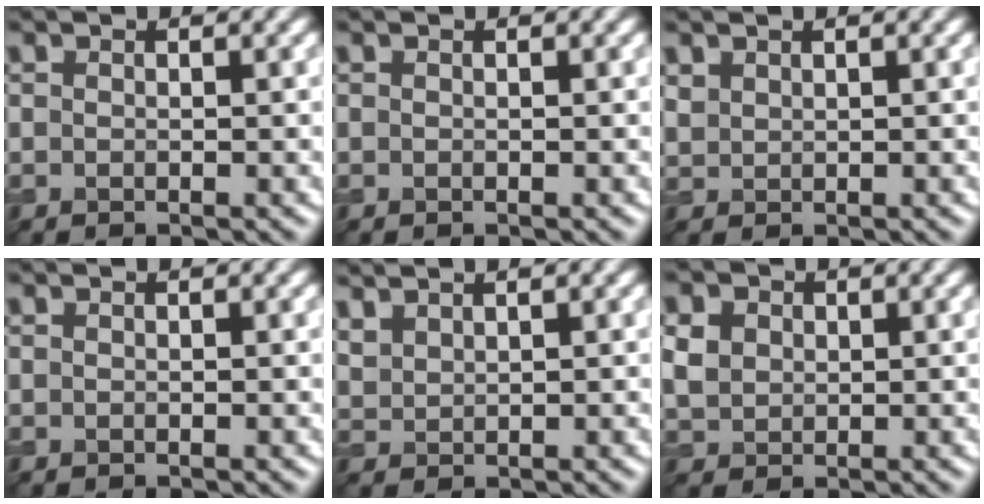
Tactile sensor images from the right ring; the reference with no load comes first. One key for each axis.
{"total": 0.0}
{"total": 1.2, "fx": 0.9, "fy": 0.7, "fz": 0.2, "tx": -0.008, "ty": 0.000, "tz": 0.023}
{"total": 0.0}
{"total": 1.7, "fx": 1.6, "fy": 0.6, "fz": 0.4, "tx": -0.016, "ty": 0.006, "tz": 0.040}
{"total": 3.5, "fx": 1.0, "fy": 2.9, "fz": 1.7, "tx": -0.053, "ty": 0.009, "tz": 0.017}